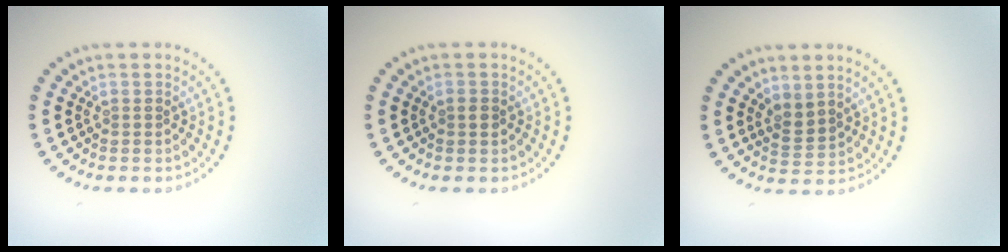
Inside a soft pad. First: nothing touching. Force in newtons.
{"total": 1.1, "press": 1.1, "slide": 0.0}
{"total": 2.1, "press": 1.7, "slide": 1.2}